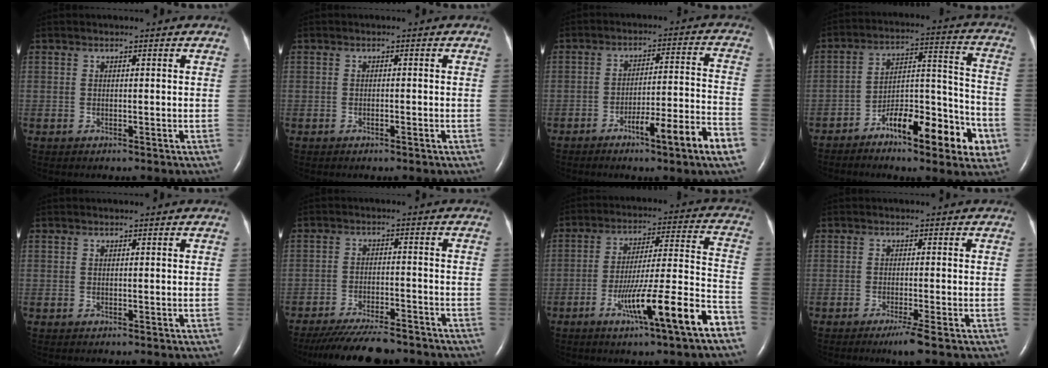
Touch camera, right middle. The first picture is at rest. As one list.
[{"total": 0.8, "force": [-0.4, 0.0, 0.7], "torque": [-0.016, 0.000, -0.004]}, {"total": 10.9, "force": [-6.0, -0.4, 9.1], "torque": [-0.133, 0.000, -0.091]}, {"total": 15.2, "force": [-7.7, 4.2, 12.4], "torque": [-0.174, 0.026, -0.116]}, {"total": 0.0}, {"total": 12.3, "force": [-11.0, 1.9, 5.2], "torque": [-0.082, -0.017, -0.162]}, {"total": 13.1, "force": [-7.2, -0.7, 10.9], "torque": [-0.180, -0.004, -0.121]}, {"total": 3.0, "force": [-1.9, -0.6, 2.2], "torque": [-0.040, -0.011, -0.035]}]